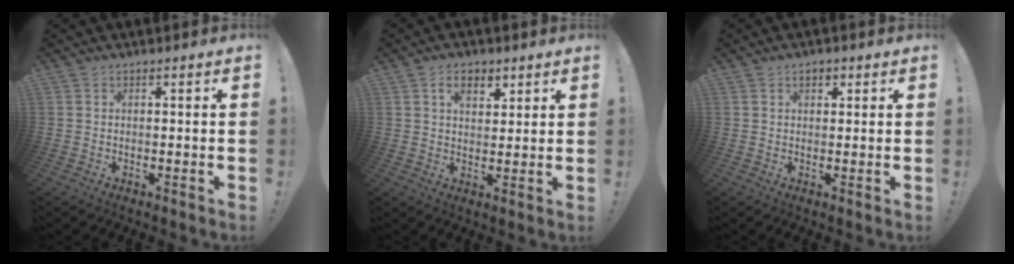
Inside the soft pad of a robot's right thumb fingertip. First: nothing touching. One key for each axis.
{"total": 6.2, "fx": 3.2, "fy": 4.0, "fz": 3.4, "tx": -0.040, "ty": -0.011, "tz": 0.055}
{"total": 2.3, "fx": 1.1, "fy": 1.5, "fz": 1.4, "tx": -0.014, "ty": -0.003, "tz": 0.017}